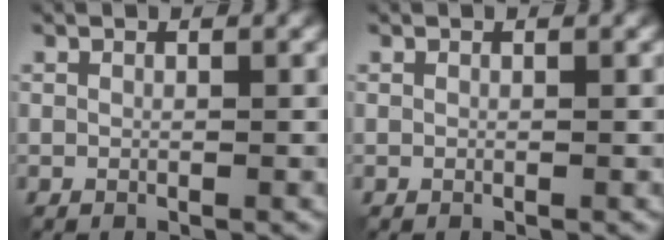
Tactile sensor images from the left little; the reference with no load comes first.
{"total": 0.0}